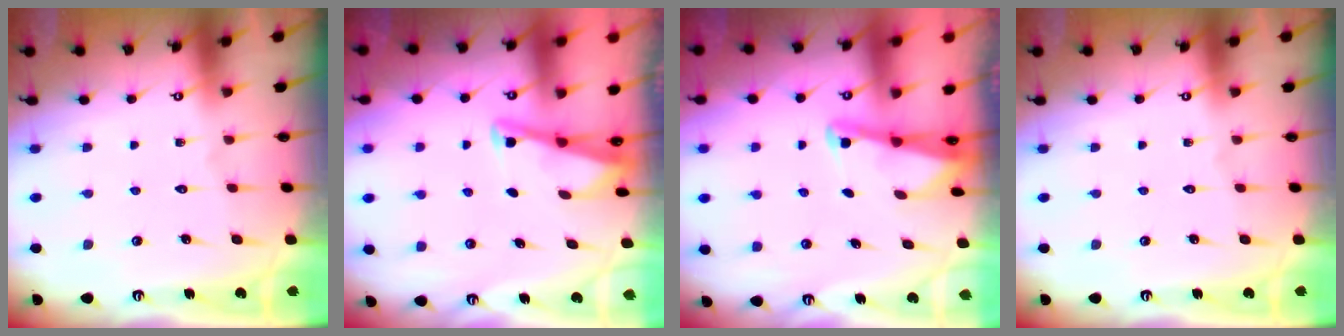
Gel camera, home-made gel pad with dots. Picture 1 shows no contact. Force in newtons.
{"total": 3.0, "press": 2.9, "slide": 0.4}
{"total": 2.2, "press": 2.2, "slide": 0.3}
{"total": 0.0}